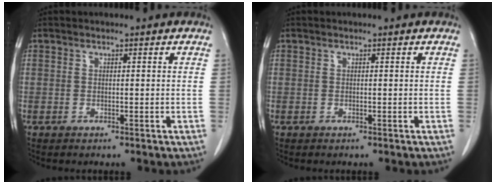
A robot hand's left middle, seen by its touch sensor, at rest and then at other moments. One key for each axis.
{"total": 0.0}